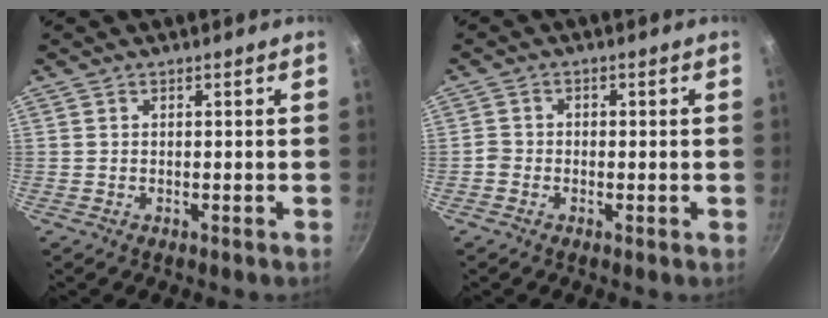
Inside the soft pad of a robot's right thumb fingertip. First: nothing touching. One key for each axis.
{"total": 1.7, "fx": -0.9, "fy": 1.3, "fz": 0.7, "tx": -0.013, "ty": 0.011, "tz": -0.022}